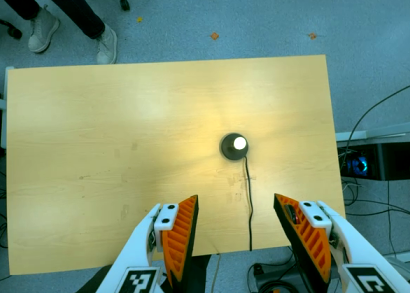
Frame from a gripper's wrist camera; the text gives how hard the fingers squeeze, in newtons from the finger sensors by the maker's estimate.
{"total": 0.0}